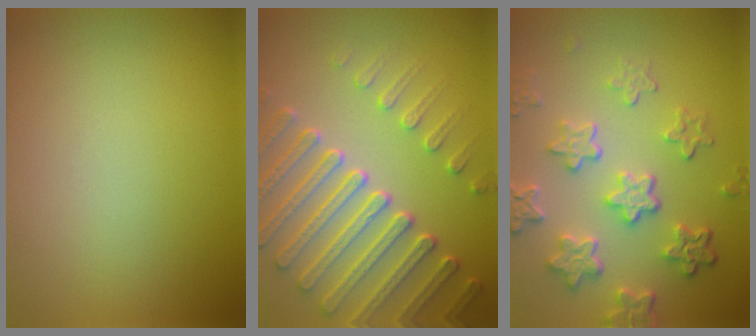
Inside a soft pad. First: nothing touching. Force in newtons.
{"total": 7.5, "press": 5.5, "slide": 5.0}
{"total": 6.0, "press": 4.5, "slide": 4.0}